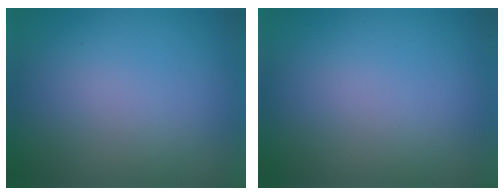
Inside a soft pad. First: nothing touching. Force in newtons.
{"total": 0.0}